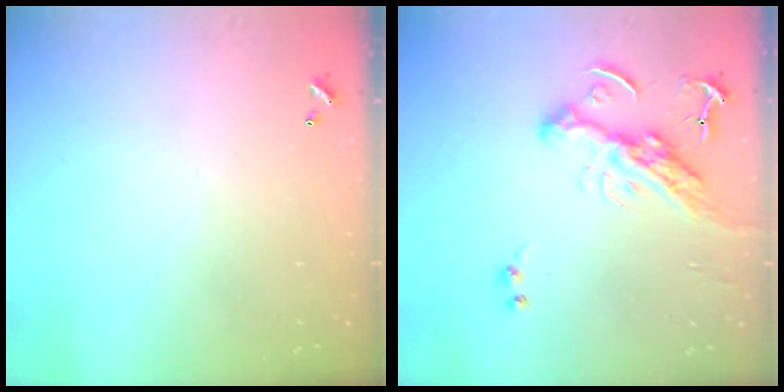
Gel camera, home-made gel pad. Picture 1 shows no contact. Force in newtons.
{"total": 12.7, "press": 12.6, "slide": 1.7}